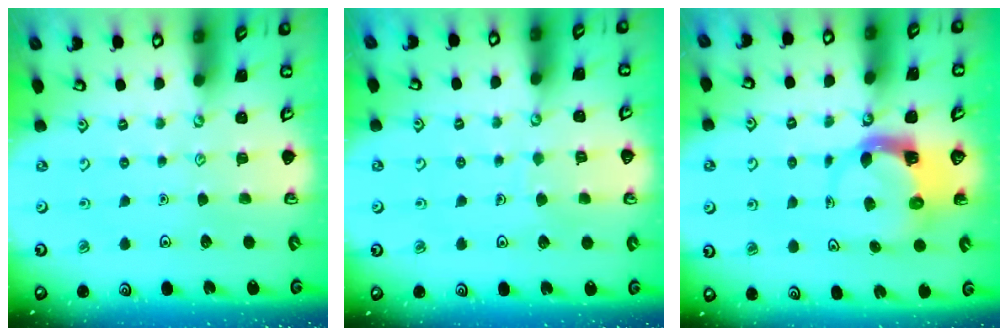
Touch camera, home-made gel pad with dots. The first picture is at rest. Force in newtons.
{"total": 3.9, "press": 3.9, "slide": 0.4}
{"total": 5.4, "press": 5.3, "slide": 1.0}